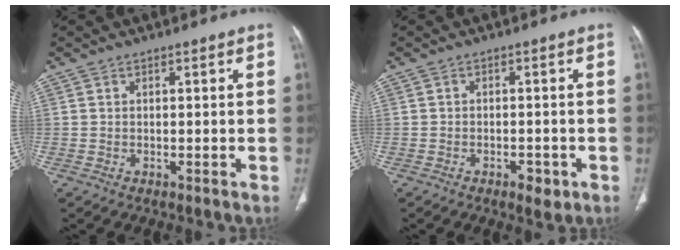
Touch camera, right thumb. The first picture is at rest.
{"total": 3.2, "force": [-1.6, 1.7, 2.2], "torque": [-0.023, 0.005, -0.019]}